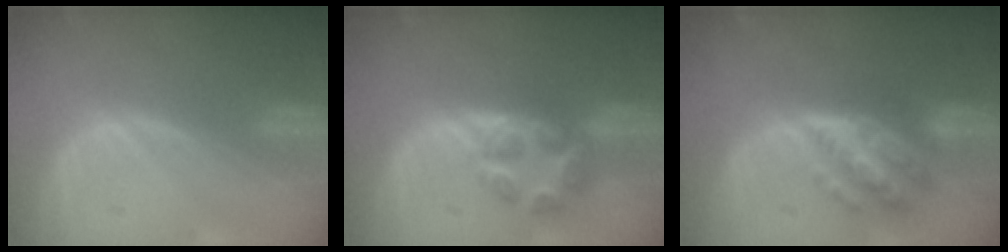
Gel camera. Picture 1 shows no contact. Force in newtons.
{"total": 6.8, "press": 5.8, "slide": 3.6}
{"total": 7.7, "press": 7.7, "slide": 0.4}